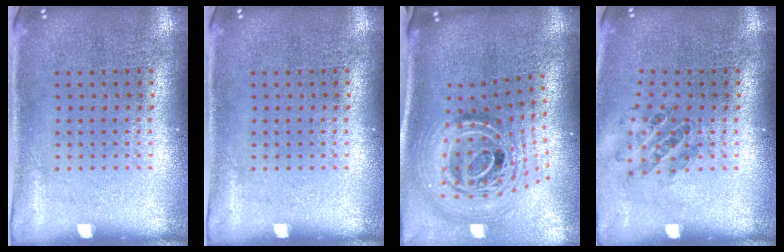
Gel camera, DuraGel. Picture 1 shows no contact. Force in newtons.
{"total": 0.0}
{"total": 3.0, "press": 2.0, "slide": 2.2}
{"total": 0.8, "press": 0.8, "slide": 0.1}